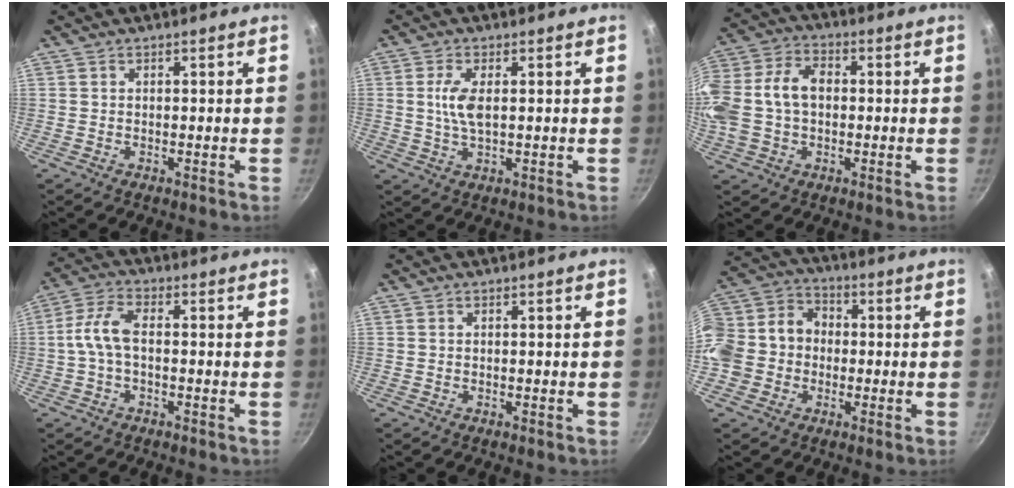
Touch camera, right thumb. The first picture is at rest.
{"total": 5.1, "force": [0.7, 2.1, 4.6], "torque": [-0.101, 0.000, 0.017]}
{"total": 16.5, "force": [0.1, 11.7, 11.6], "torque": [-0.244, 0.039, -0.005]}
{"total": 6.4, "force": [-0.6, 3.2, 5.5], "torque": [-0.122, 0.028, -0.021]}
{"total": 0.0}
{"total": 15.4, "force": [-2.1, 13.3, 7.6], "torque": [-0.132, 0.048, -0.052]}